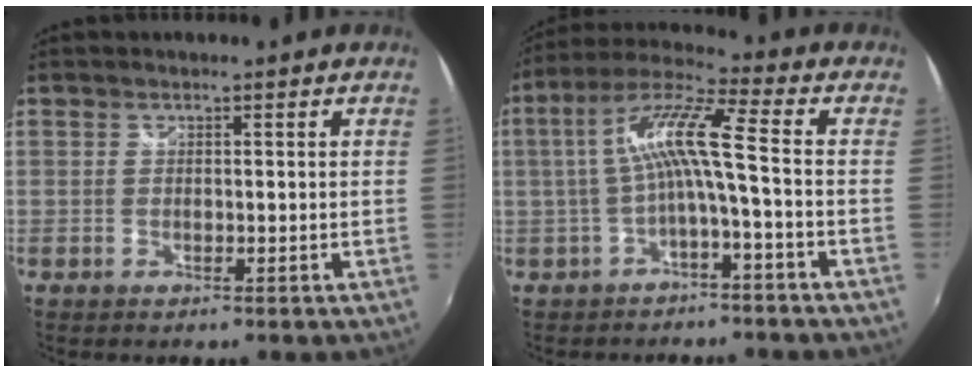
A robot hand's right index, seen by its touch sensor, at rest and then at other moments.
{"total": 9.8, "force": [-1.7, 0.2, 9.6], "torque": [-0.201, 0.018, -0.029]}